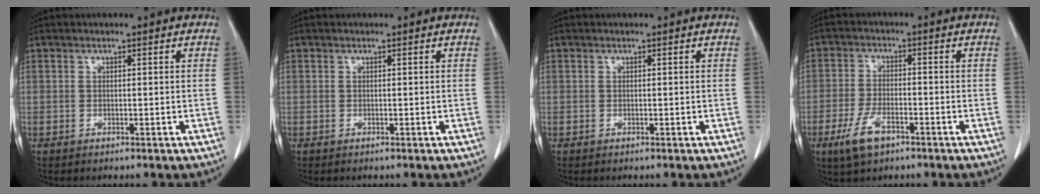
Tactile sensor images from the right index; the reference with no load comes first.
{"total": 0.0}
{"total": 0.0}
{"total": 6.1, "force": [-3.5, 2.4, 4.3], "torque": [-0.096, -0.006, -0.062]}